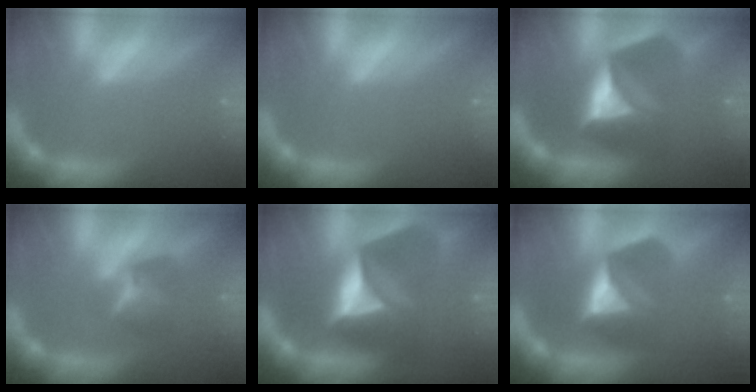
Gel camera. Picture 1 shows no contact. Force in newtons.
{"total": 0.0}
{"total": 7.9}
{"total": 3.4}
{"total": 9.5}
{"total": 6.4}